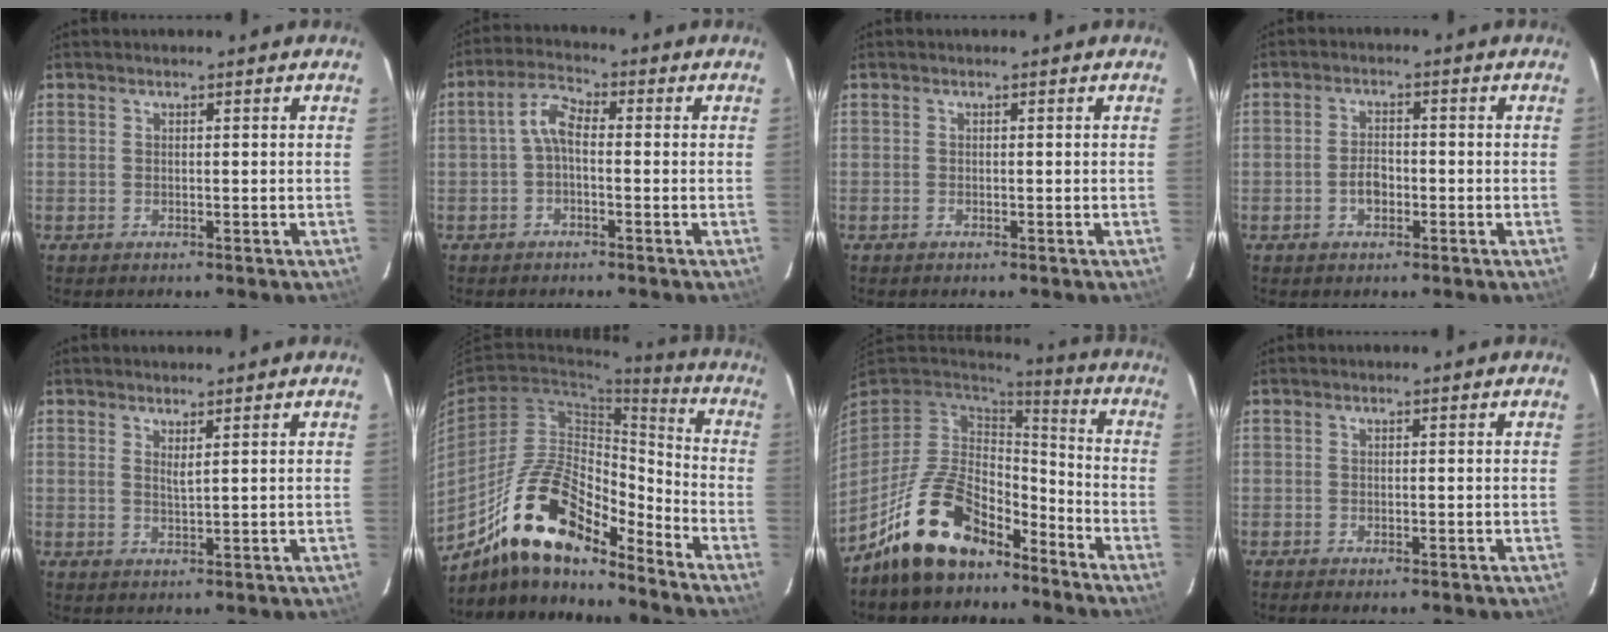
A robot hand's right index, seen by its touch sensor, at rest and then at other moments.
{"total": 4.2, "force": [-0.9, 2.0, 3.5], "torque": [-0.076, 0.018, -0.021]}
{"total": 0.0}
{"total": 3.3, "force": [-1.3, 2.1, 2.2], "torque": [-0.043, 0.006, -0.021]}
{"total": 1.6, "force": [1.0, 0.0, 1.2], "torque": [-0.022, -0.003, 0.017]}
{"total": 18.5, "force": [-13.1, 6.0, 11.6], "torque": [-0.211, 0.007, -0.243]}
{"total": 16.2, "force": [-11.3, 8.0, 8.3], "torque": [-0.182, 0.009, -0.186]}
{"total": 1.0, "force": [-0.8, 0.3, 0.5], "torque": [-0.009, -0.003, -0.015]}